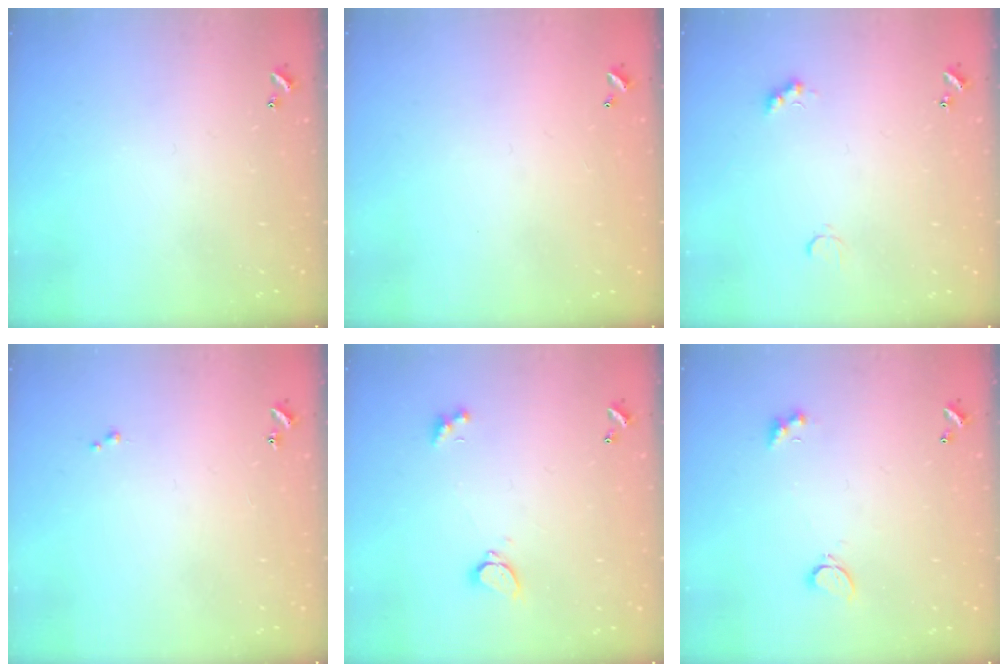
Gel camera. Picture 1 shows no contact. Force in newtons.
{"total": 2.9, "press": 2.9, "slide": 0.1}
{"total": 2.2, "press": 2.1, "slide": 0.6}
{"total": 0.0}
{"total": 2.1, "press": 1.9, "slide": 0.9}
{"total": 3.4, "press": 3.3, "slide": 0.7}